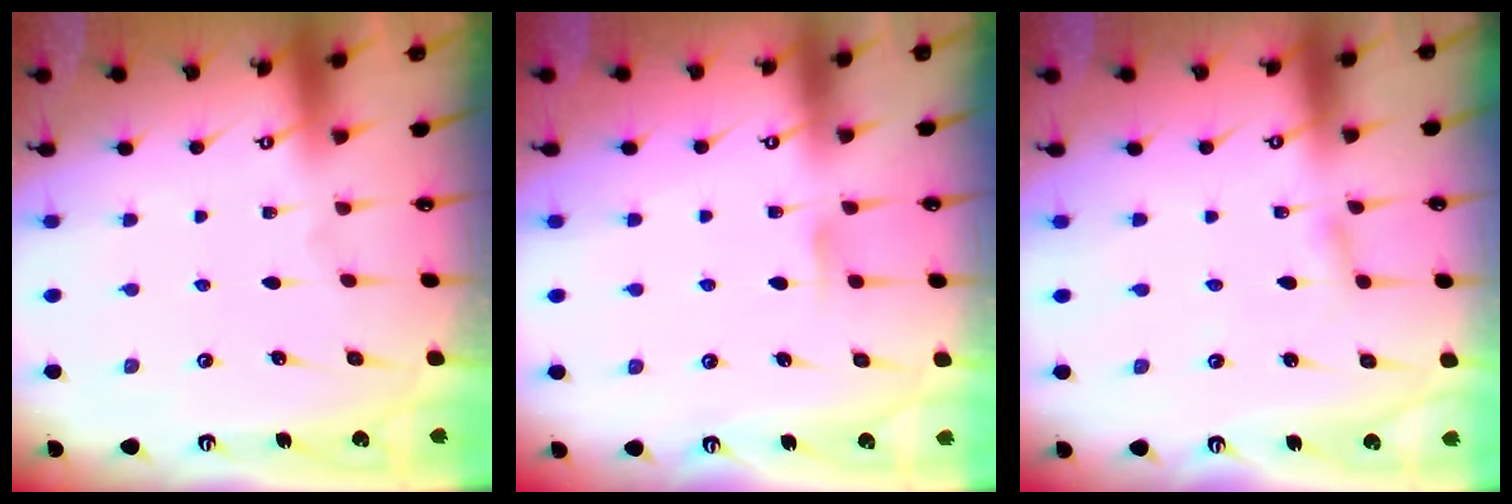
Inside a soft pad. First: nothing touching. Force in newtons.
{"total": 5.1, "press": 5.0, "slide": 0.5}
{"total": 3.4, "press": 3.4, "slide": 0.4}